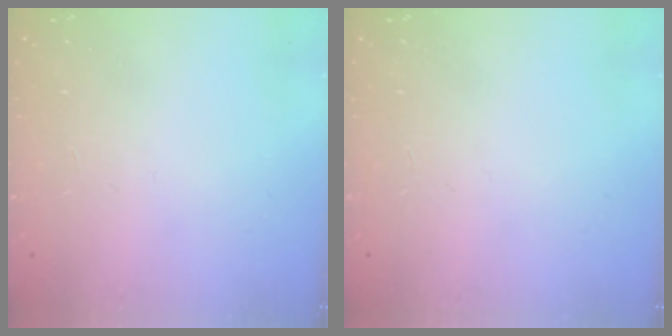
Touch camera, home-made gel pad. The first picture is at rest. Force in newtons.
{"total": 0.0}